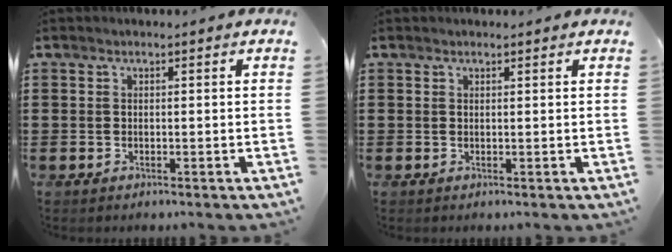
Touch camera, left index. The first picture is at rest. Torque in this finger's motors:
{"motor_torque": [2.14, 0.00, 0.26, -0.01]}